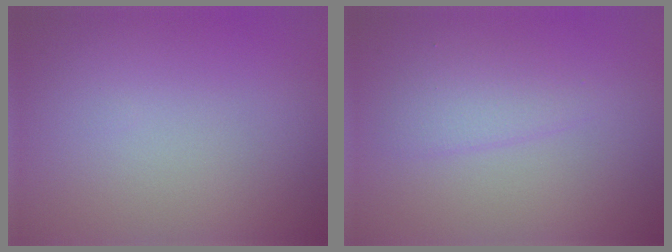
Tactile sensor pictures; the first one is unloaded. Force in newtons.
{"total": 1.8, "press": 1.8, "slide": 0.1}